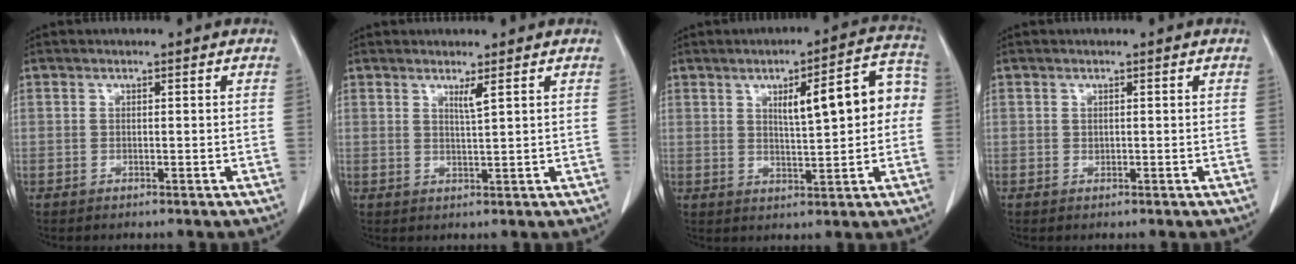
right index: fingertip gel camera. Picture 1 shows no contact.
{"total": 1.8, "force": [1.1, -0.4, 1.3], "torque": [-0.026, -0.012, 0.021]}
{"total": 10.9, "force": [1.7, 2.6, 10.5], "torque": [-0.140, 0.033, 0.024]}
{"total": 0.0}